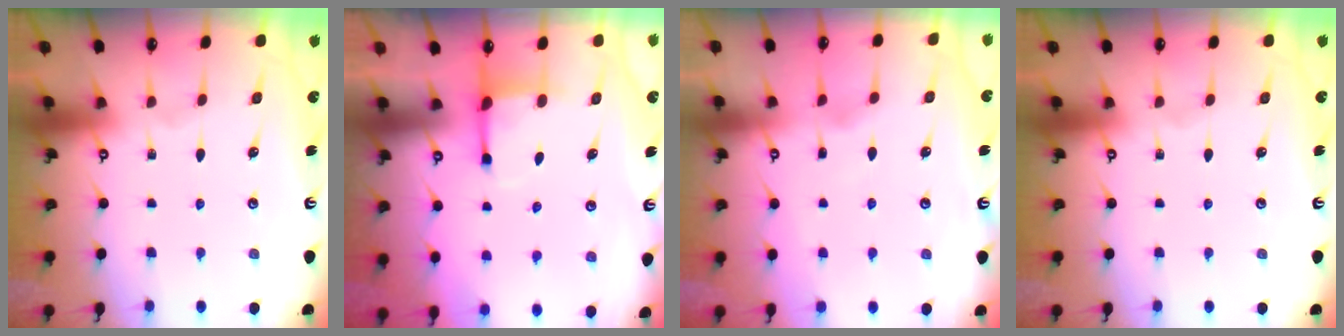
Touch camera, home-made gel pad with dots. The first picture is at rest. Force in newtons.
{"total": 3.1, "press": 2.9, "slide": 0.9}
{"total": 2.2, "press": 2.2, "slide": 0.3}
{"total": 0.0}